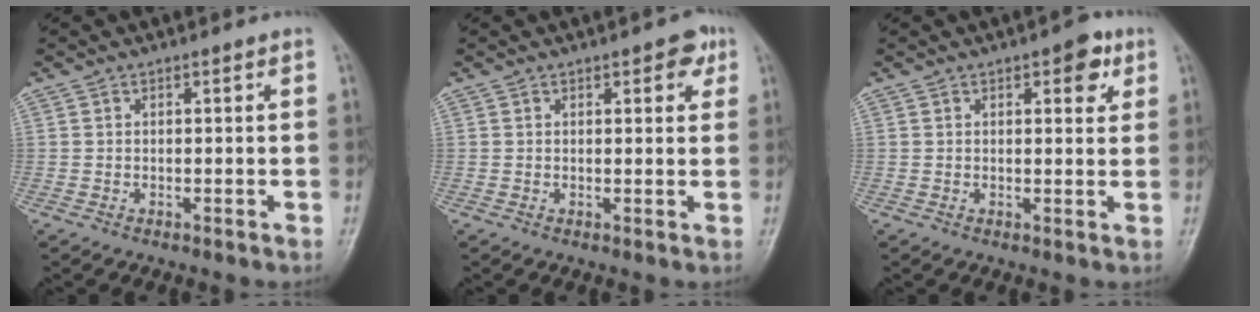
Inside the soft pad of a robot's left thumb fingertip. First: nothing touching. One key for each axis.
{"total": 3.7, "fx": 1.8, "fy": 1.7, "fz": 2.7, "tx": -0.015, "ty": -0.002, "tz": 0.014}
{"total": 4.6, "fx": 2.2, "fy": 2.1, "fz": 3.4, "tx": -0.026, "ty": -0.005, "tz": 0.021}